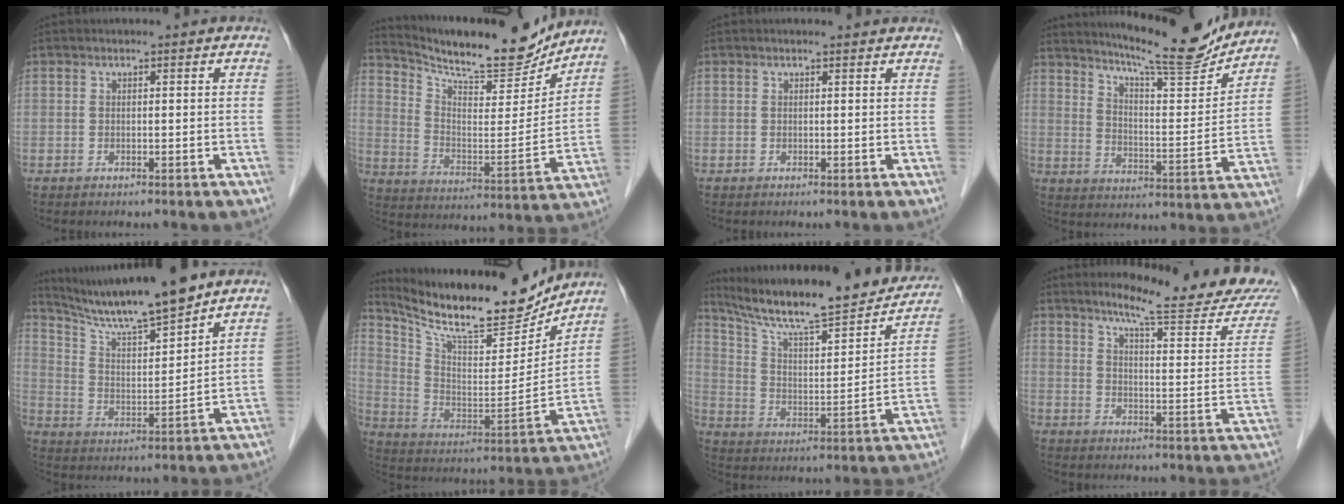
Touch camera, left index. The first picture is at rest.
{"total": 18.5, "force": [17.3, 2.5, 6.3], "torque": [-0.119, -0.027, 0.265]}
{"total": 1.4, "force": [1.4, 0.2, 0.2], "torque": [-0.014, 0.004, 0.014]}
{"total": 16.6, "force": [15.4, 1.0, 6.2], "torque": [-0.104, -0.033, 0.220]}
{"total": 13.6, "force": [12.1, -0.3, 6.1], "torque": [-0.118, 0.002, 0.220]}
{"total": 20.1, "force": [17.9, 3.6, 8.4], "torque": [-0.161, -0.019, 0.290]}
{"total": 26.2, "force": [22.4, 3.4, 13.1], "torque": [-0.212, -0.021, 0.326]}
{"total": 19.0, "force": [17.0, 0.4, 8.4], "torque": [-0.115, -0.074, 0.212]}